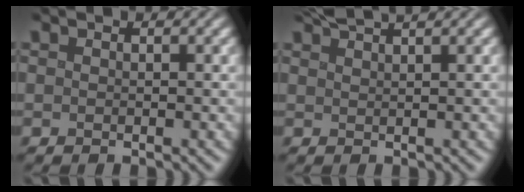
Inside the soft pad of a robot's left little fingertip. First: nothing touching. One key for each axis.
{"total": 2.7, "fx": 2.3, "fy": 0.3, "fz": 1.3, "tx": -0.008, "ty": 0.010, "tz": 0.036}